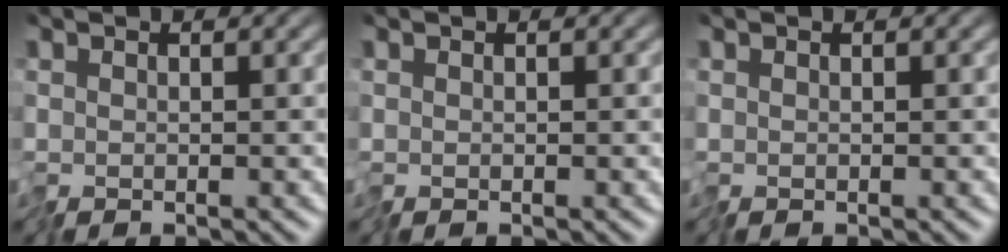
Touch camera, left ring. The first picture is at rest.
{"total": 0.0}
{"total": 0.0}